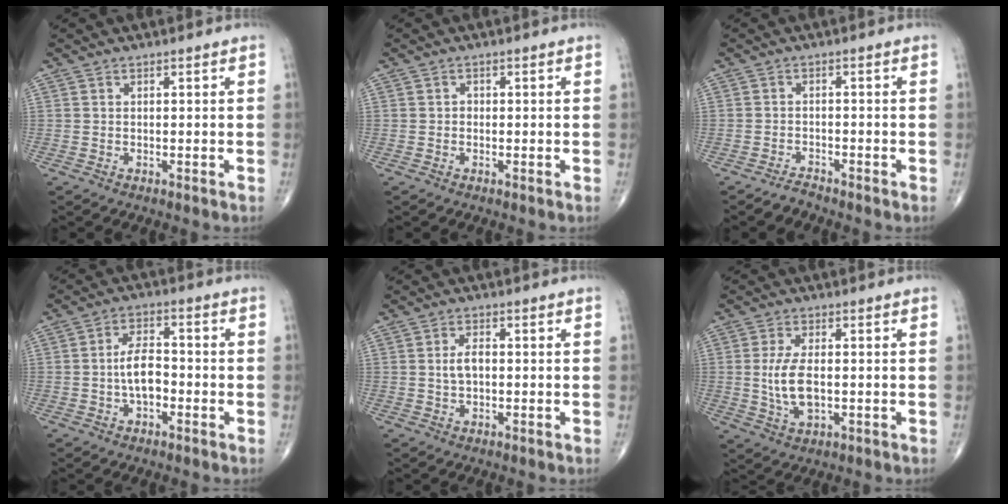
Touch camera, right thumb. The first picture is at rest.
{"total": 0.7, "force": [-0.2, 0.6, 0.3], "torque": [0.004, 0.003, -0.008]}
{"total": 1.7, "force": [-1.7, 0.3, 0.1], "torque": [-0.004, 0.004, -0.032]}
{"total": 6.2, "force": [-1.4, 3.4, 5.1], "torque": [-0.086, 0.023, -0.030]}
{"total": 3.1, "force": [0.0, 1.7, 2.6], "torque": [-0.049, 0.005, -0.002]}
{"total": 7.2, "force": [-0.3, 3.4, 6.3], "torque": [-0.131, -0.007, -0.003]}